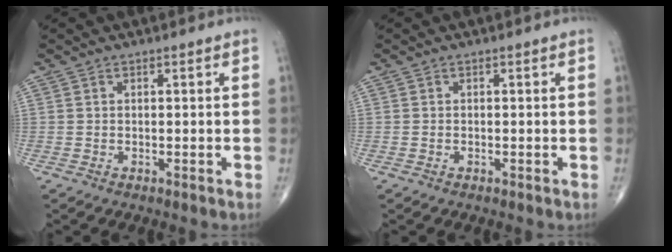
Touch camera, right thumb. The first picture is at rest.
{"total": 0.0}